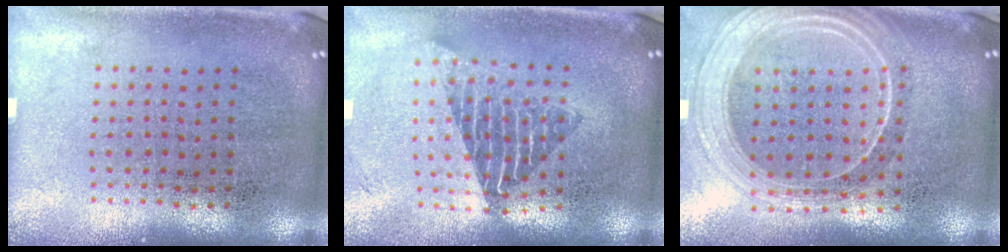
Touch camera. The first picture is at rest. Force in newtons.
{"total": 1.7, "press": 1.4, "slide": 1.0}
{"total": 2.3, "press": 2.0, "slide": 1.2}